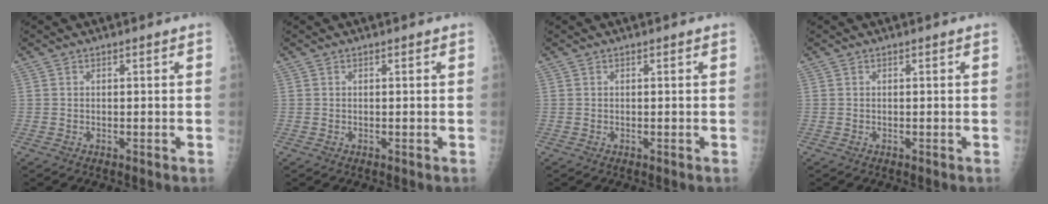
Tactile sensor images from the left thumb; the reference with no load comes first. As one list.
[{"total": 0.0}, {"total": 0.0}, {"total": 0.0}]